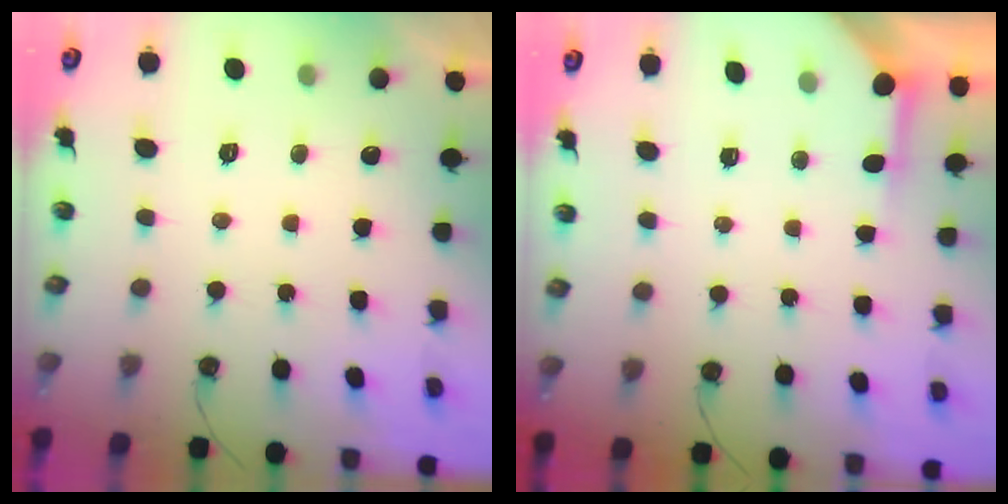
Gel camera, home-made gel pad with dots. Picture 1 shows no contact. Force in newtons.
{"total": 3.6, "press": 3.5, "slide": 0.5}